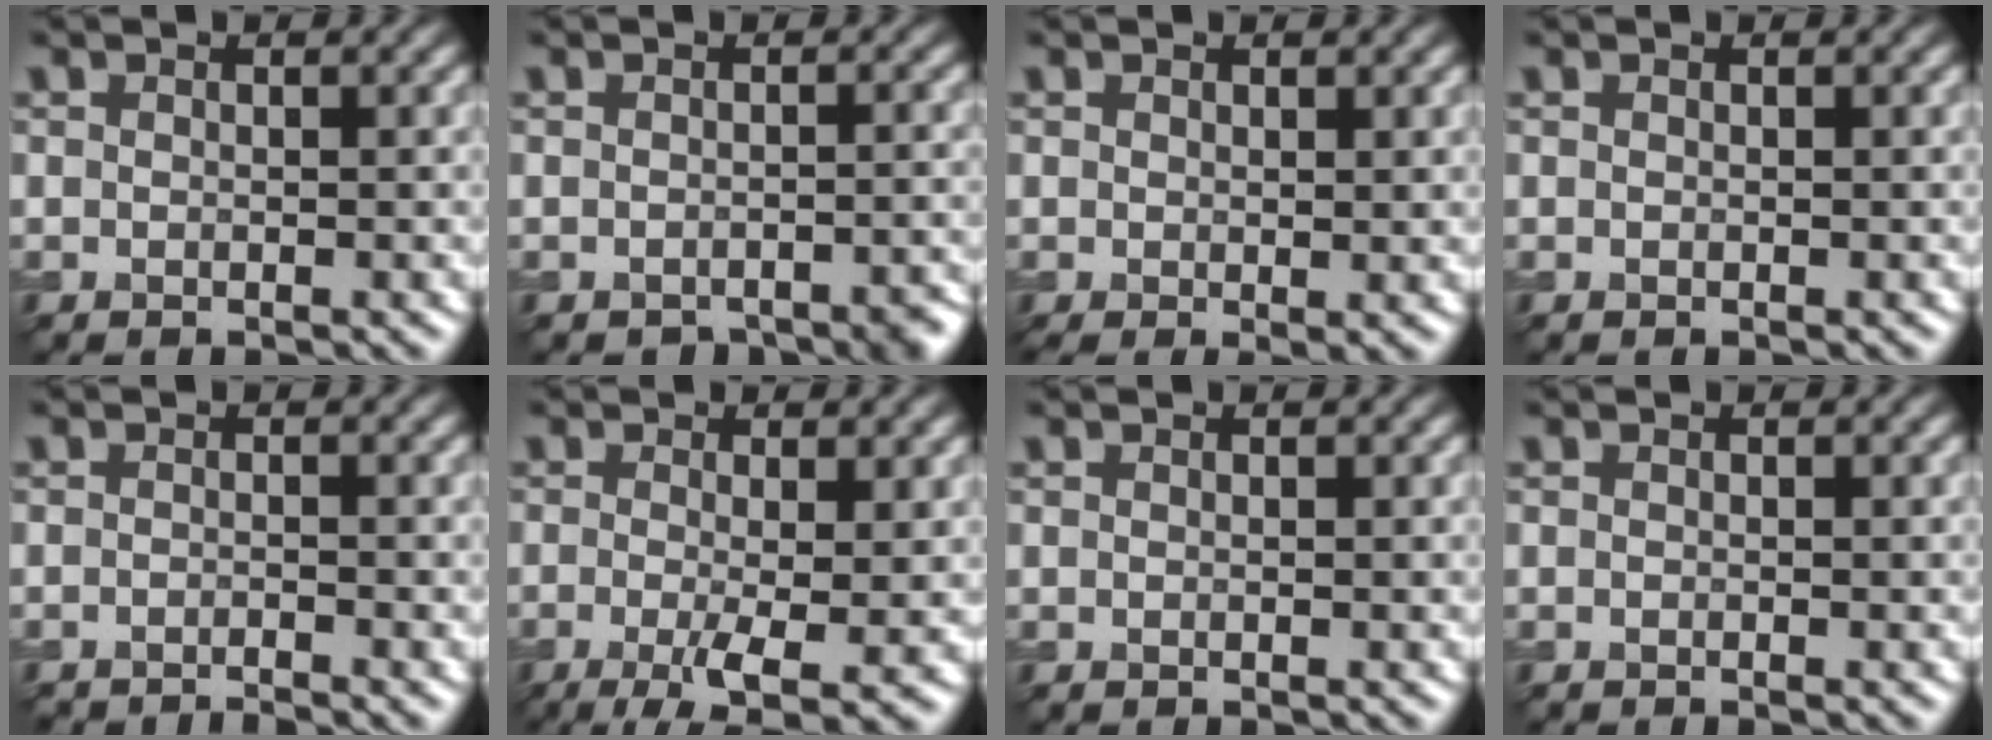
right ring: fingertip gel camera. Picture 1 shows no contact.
{"total": 2.6, "force": [-2.3, 0.8, 0.8], "torque": [-0.005, 0.000, -0.024]}
{"total": 1.1, "force": [0.1, 0.3, 1.1], "torque": [-0.017, -0.004, 0.002]}
{"total": 0.0}
{"total": 1.3, "force": [-1.3, 0.0, 0.3], "torque": [0.002, -0.003, -0.027]}
{"total": 4.9, "force": [-1.3, 1.2, 4.6], "torque": [-0.085, -0.014, -0.025]}
{"total": 0.0}
{"total": 0.0}